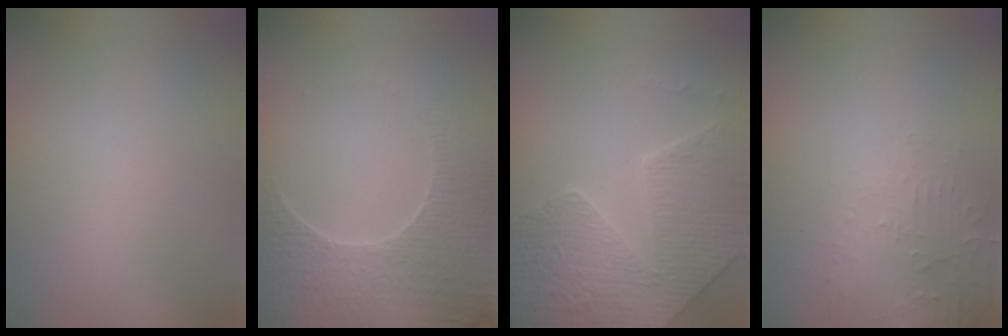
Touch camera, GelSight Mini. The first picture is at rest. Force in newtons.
{"total": 4.9, "press": 4.7, "slide": 1.4}
{"total": 8.4, "press": 6.1, "slide": 5.8}
{"total": 2.4, "press": 2.3, "slide": 0.6}